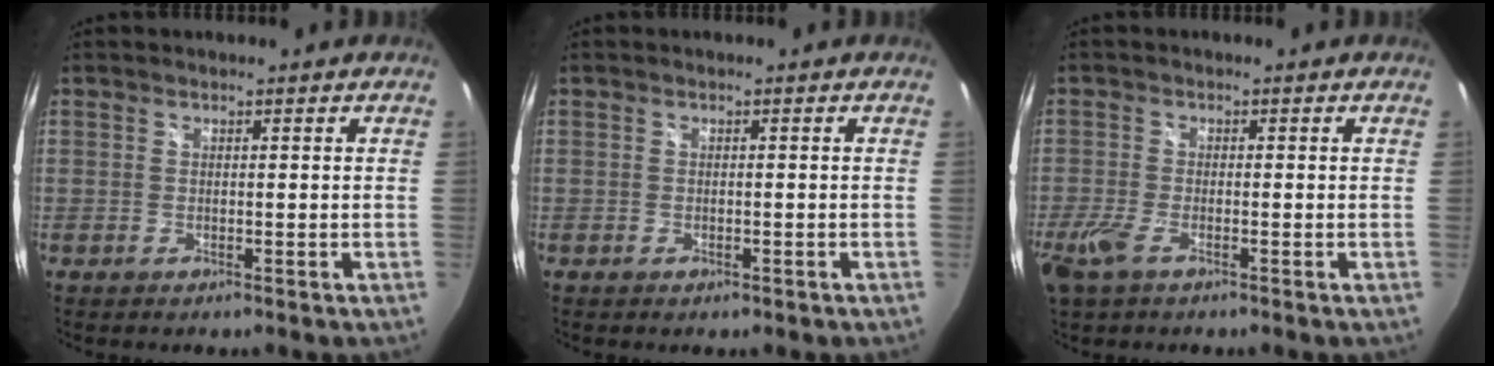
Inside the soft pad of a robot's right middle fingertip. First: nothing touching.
{"total": 1.0, "force": [-0.6, 0.6, 0.6], "torque": [-0.009, -0.002, -0.008]}
{"total": 4.8, "force": [-2.7, 1.7, 3.5], "torque": [-0.090, -0.013, -0.051]}